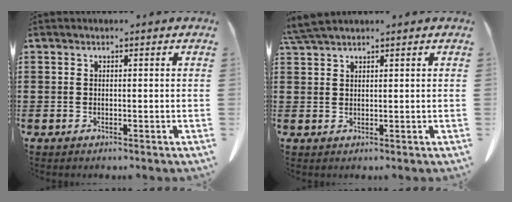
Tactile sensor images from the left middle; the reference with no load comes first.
{"total": 3.0, "force": [2.7, 0.2, 1.4], "torque": [-0.042, -0.004, 0.051]}